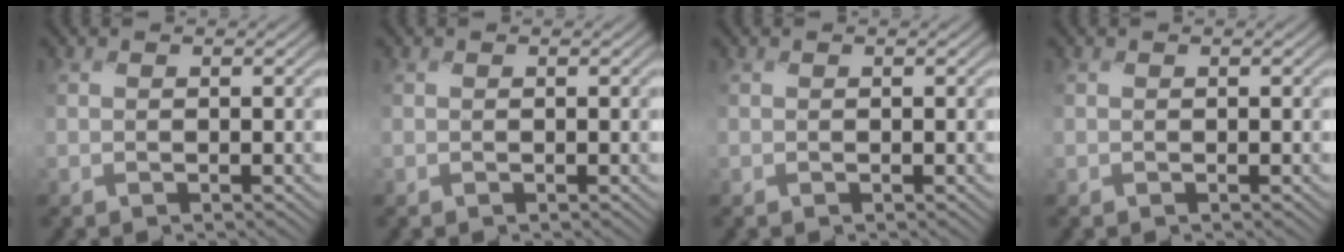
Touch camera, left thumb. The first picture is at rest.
{"total": 0.0}
{"total": 0.0}
{"total": 0.0}